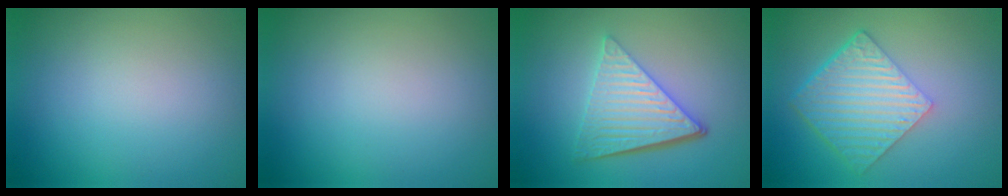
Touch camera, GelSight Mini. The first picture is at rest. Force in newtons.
{"total": 0.0}
{"total": 6.1, "press": 4.1, "slide": 4.4}
{"total": 6.5, "press": 4.5, "slide": 4.7}